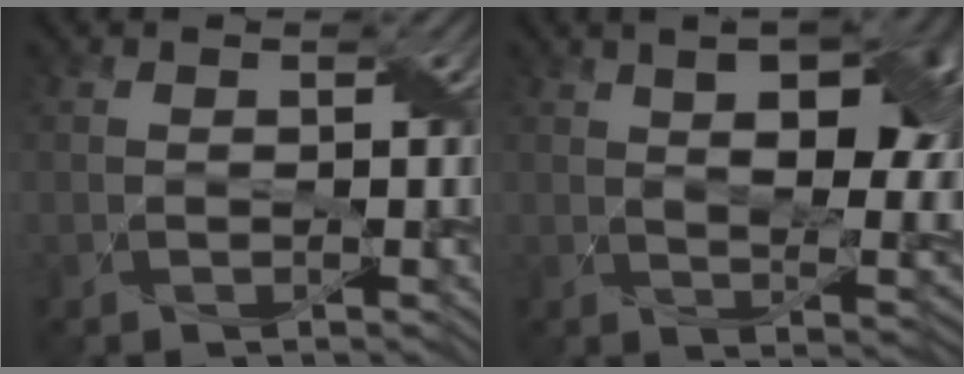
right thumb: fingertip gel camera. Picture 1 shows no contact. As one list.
[{"total": 13.5, "force": [3.7, 6.3, 11.4], "torque": [-0.152, 0.015, 0.044]}]